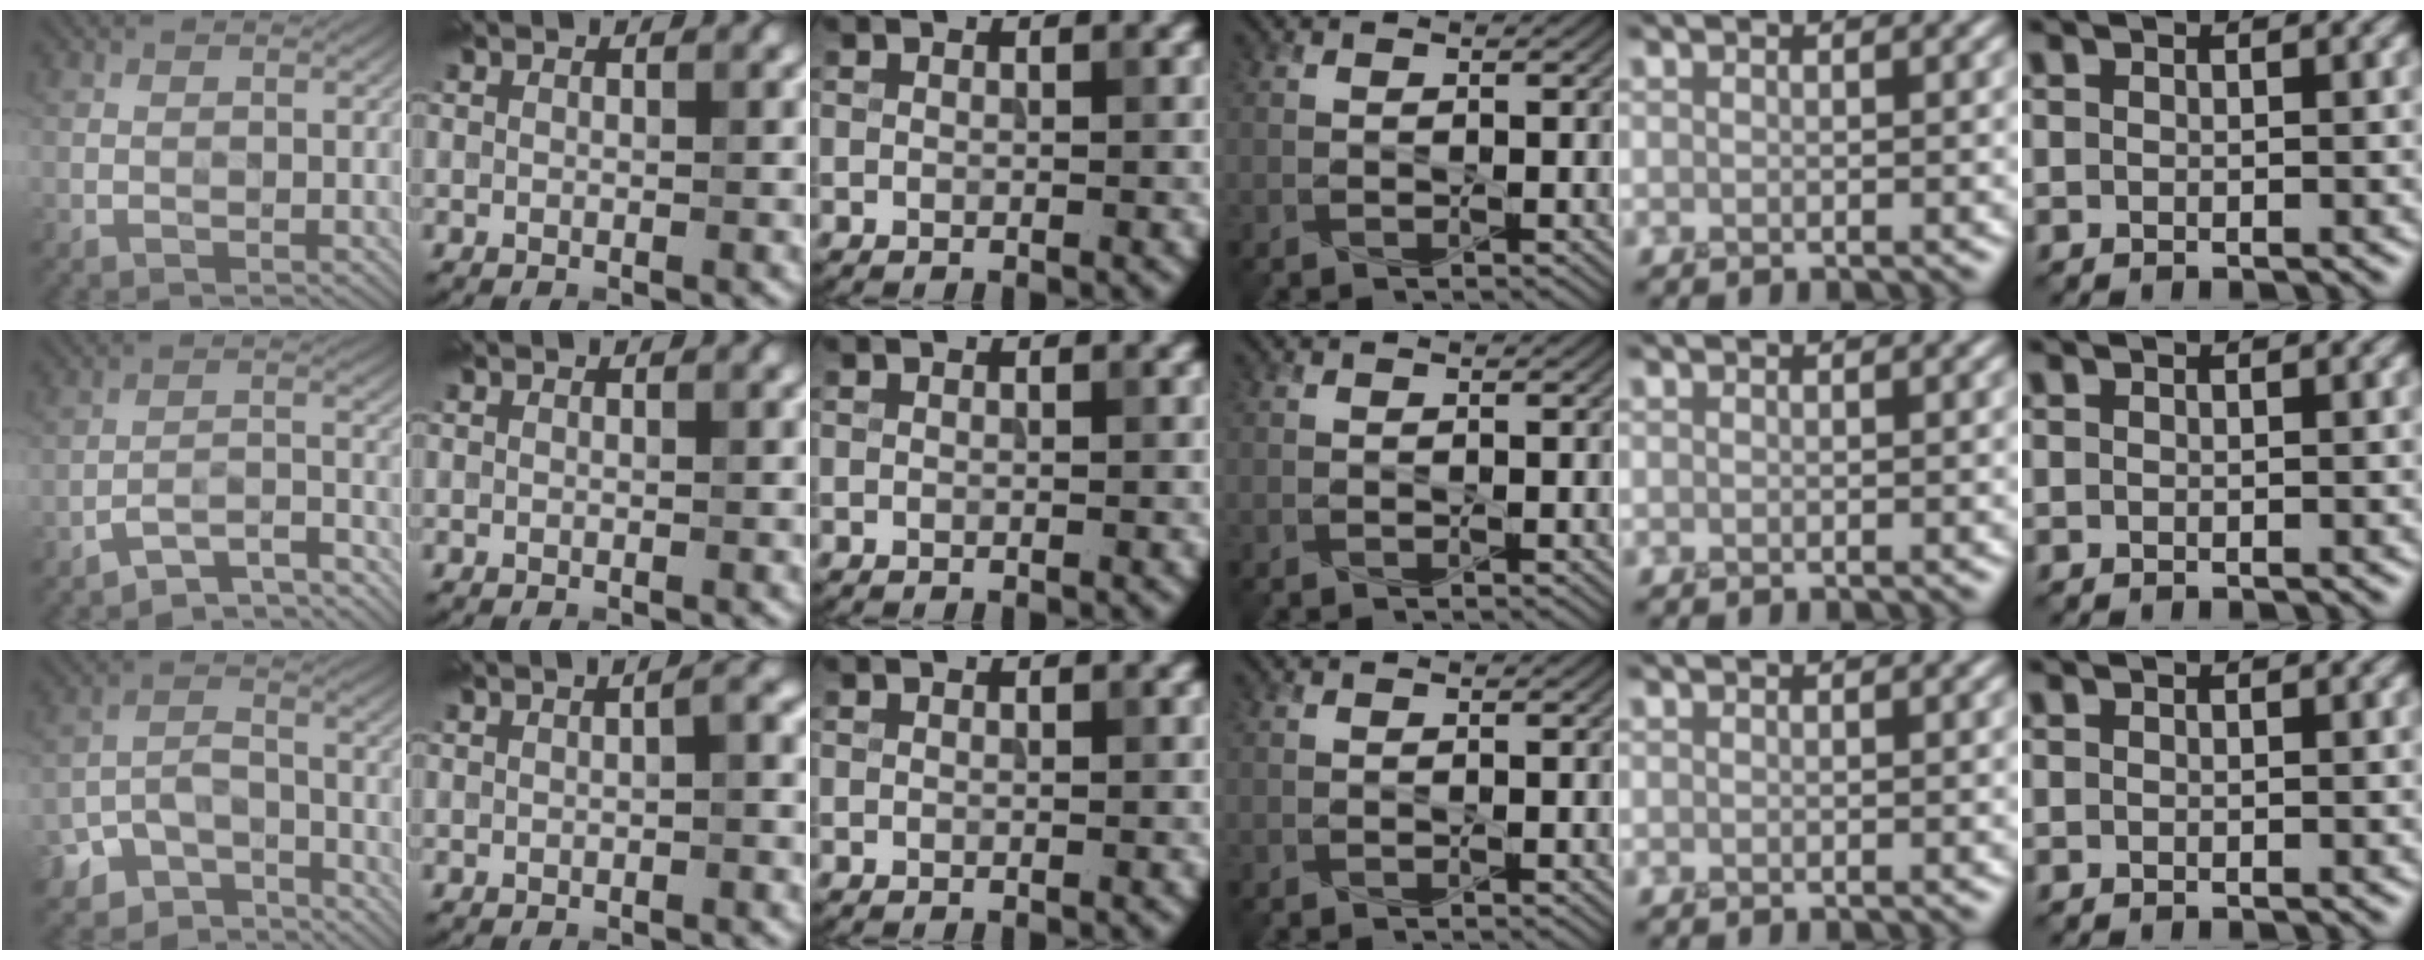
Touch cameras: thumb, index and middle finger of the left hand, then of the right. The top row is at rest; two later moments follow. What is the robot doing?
{"motion": "squeeze", "object": "air blower"}